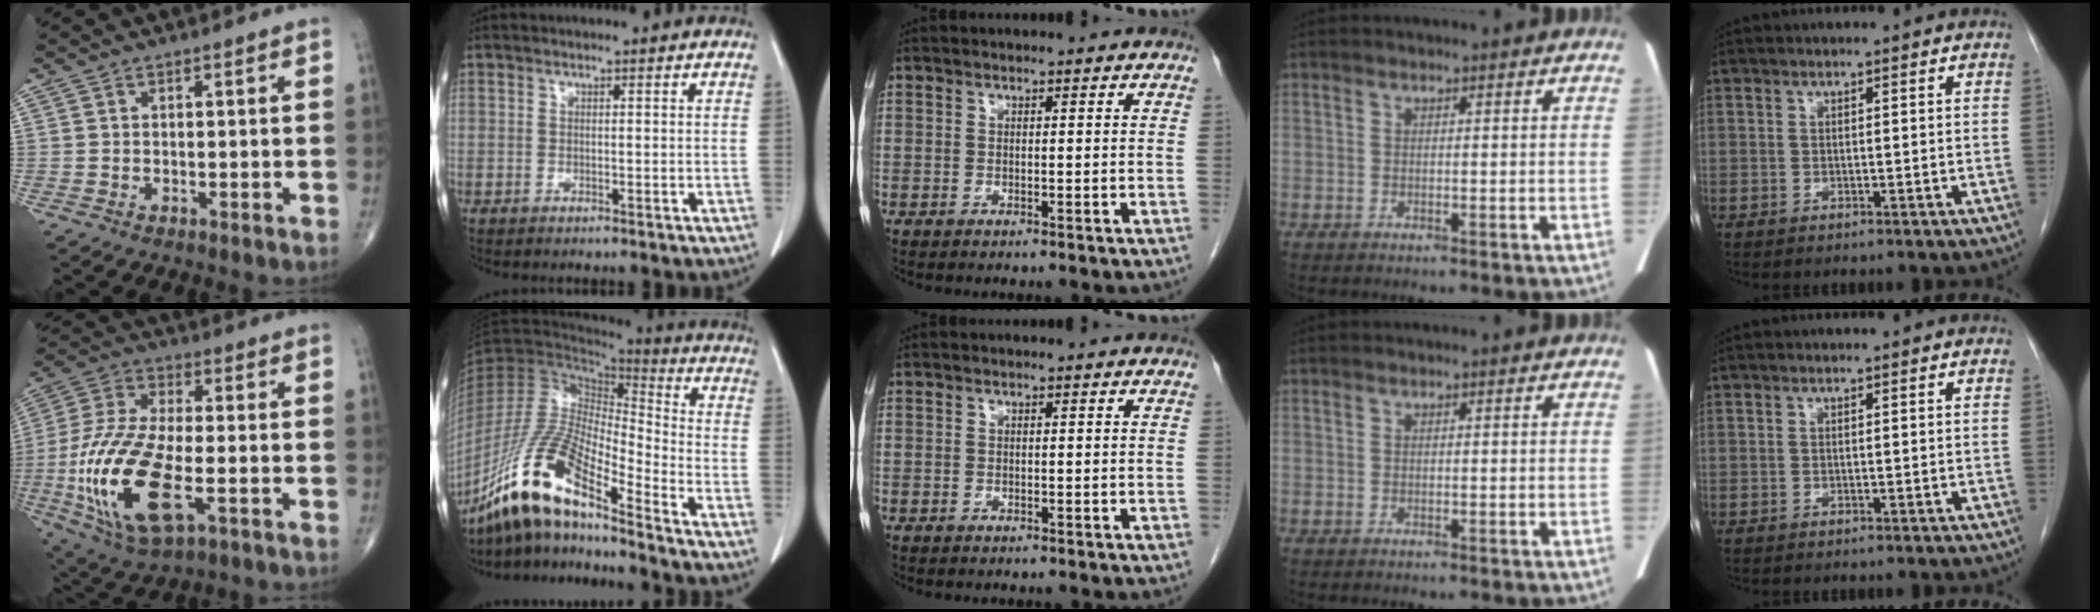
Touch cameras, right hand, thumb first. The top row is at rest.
{"thumb": {"total": 20.4, "force": [-5.4, 8.3, 17.8], "torque": [-0.392, 0.003, -0.090]}, "index": {"total": 16.3, "force": [-12.0, 2.6, 10.8], "torque": [-0.215, -0.012, -0.224]}}